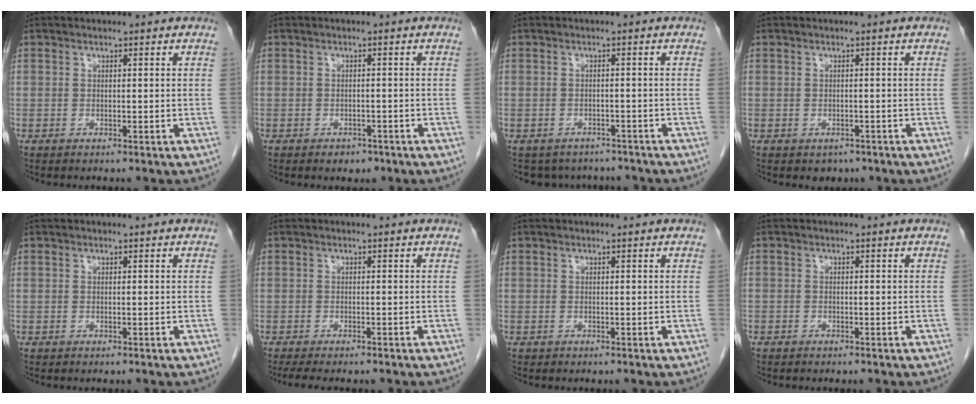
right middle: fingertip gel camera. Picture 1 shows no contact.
{"total": 1.9, "force": [-1.3, 1.2, 0.7], "torque": [-0.011, 0.003, -0.012]}
{"total": 7.0, "force": [-6.1, 3.4, 0.5], "torque": [0.002, 0.011, -0.073]}
{"total": 2.0, "force": [-1.2, 1.4, 0.7], "torque": [-0.007, 0.002, -0.008]}
{"total": 0.0}
{"total": 7.2, "force": [-6.0, 1.8, 3.5], "torque": [-0.044, -0.008, -0.083]}
{"total": 0.0}
{"total": 1.1, "force": [-0.9, 0.7, 0.2], "torque": [-0.008, 0.002, -0.015]}